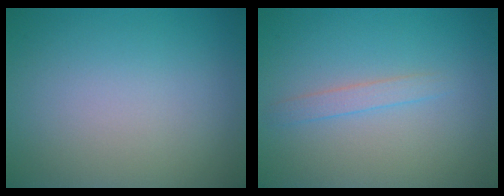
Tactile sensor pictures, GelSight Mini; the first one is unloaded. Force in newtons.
{"total": 1.3, "press": 1.3, "slide": 0.1}